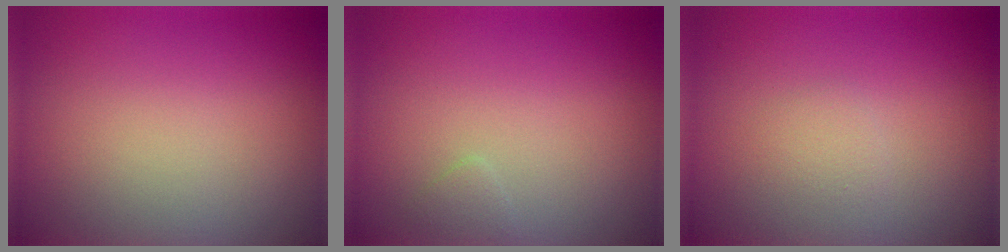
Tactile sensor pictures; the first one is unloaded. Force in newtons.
{"total": 0.6, "press": 0.6, "slide": 0.0}
{"total": 0.9, "press": 0.9, "slide": 0.0}